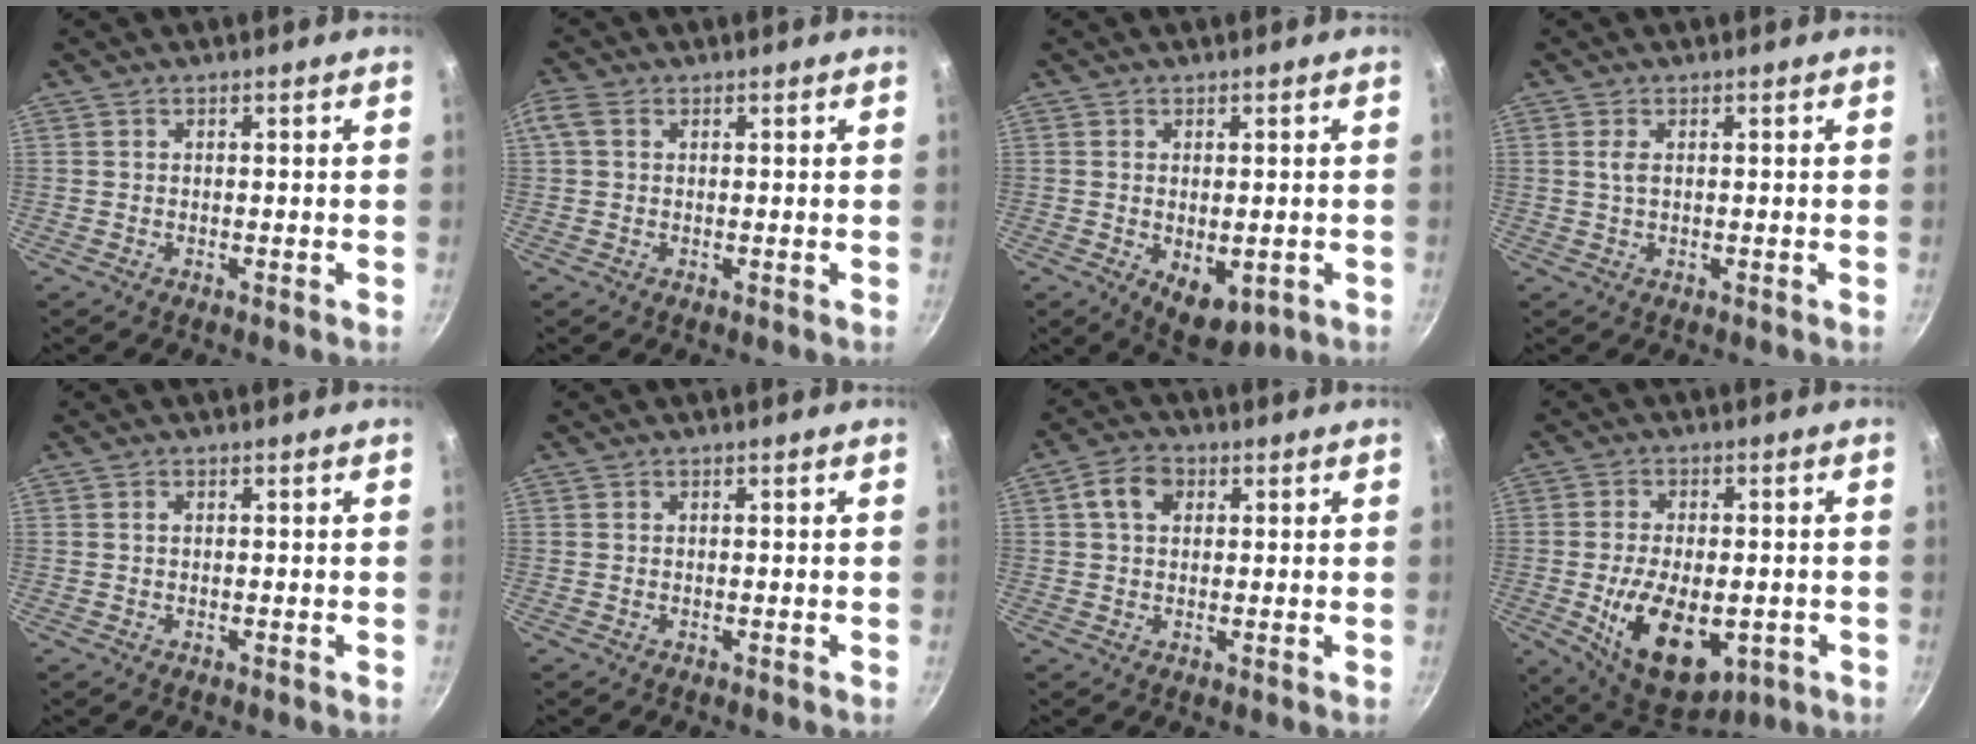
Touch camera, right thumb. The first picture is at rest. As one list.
[{"total": 3.0, "force": [0.9, 2.1, 2.0], "torque": [-0.044, 0.011, 0.016]}, {"total": 7.5, "force": [-1.7, 4.2, 6.0], "torque": [-0.072, -0.009, -0.010]}, {"total": 1.8, "force": [0.4, 0.9, 1.5], "torque": [-0.030, 0.001, 0.009]}, {"total": 0.5, "force": [0.1, 0.4, 0.3], "torque": [-0.005, 0.003, 0.003]}, {"total": 0.0}, {"total": 5.5, "force": [1.6, 3.9, 3.6], "torque": [-0.056, 0.009, 0.021]}, {"total": 16.1, "force": [-4.0, 9.0, 12.7], "torque": [-0.191, 0.001, -0.048]}]